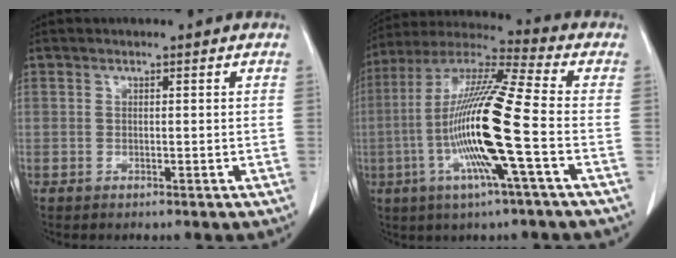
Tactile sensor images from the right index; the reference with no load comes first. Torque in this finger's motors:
{"motor_torque": [2.14, 0.00, 1.05, 0.21]}